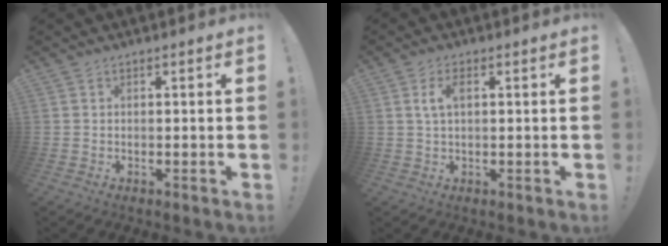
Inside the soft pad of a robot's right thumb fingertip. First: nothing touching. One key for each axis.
{"total": 4.0, "fx": 1.0, "fy": 1.8, "fz": 3.4, "tx": -0.063, "ty": 0.004, "tz": 0.016}